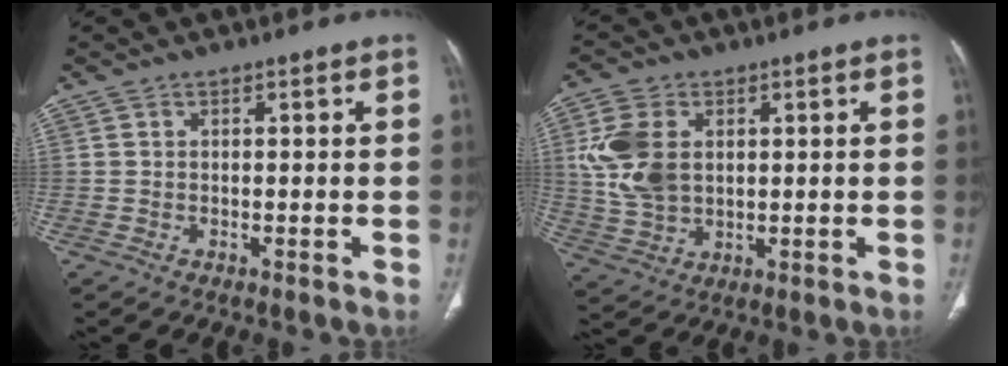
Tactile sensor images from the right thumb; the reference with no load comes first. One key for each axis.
{"total": 10.7, "fx": 2.1, "fy": 7.3, "fz": 7.6, "tx": -0.155, "ty": -0.001, "tz": 0.048}